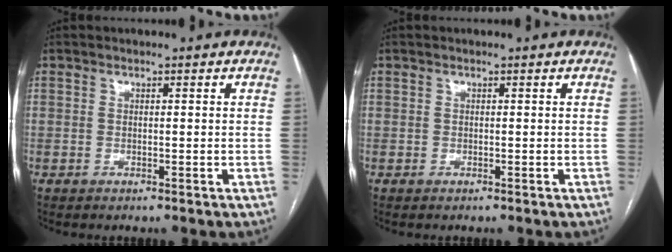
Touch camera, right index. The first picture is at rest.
{"total": 0.0}